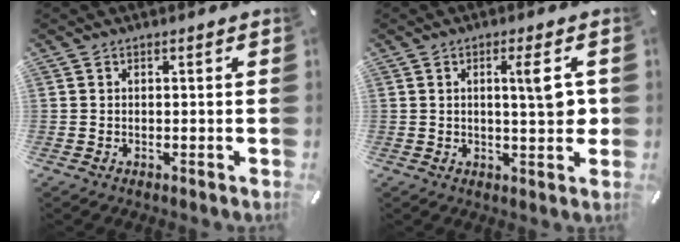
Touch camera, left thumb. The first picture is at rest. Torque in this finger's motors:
{"motor_torque": [0.24, -0.01, 0.36, 0.24, 0.01]}